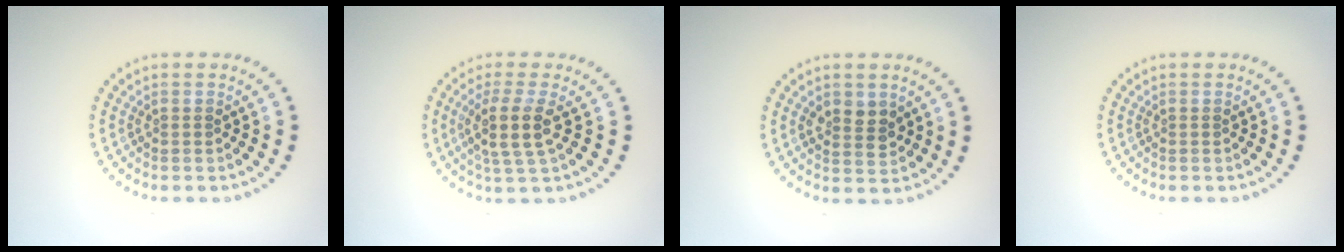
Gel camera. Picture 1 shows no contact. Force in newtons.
{"total": 3.5, "press": 2.9, "slide": 1.9}
{"total": 2.2, "press": 2.2, "slide": 0.4}
{"total": 0.0}